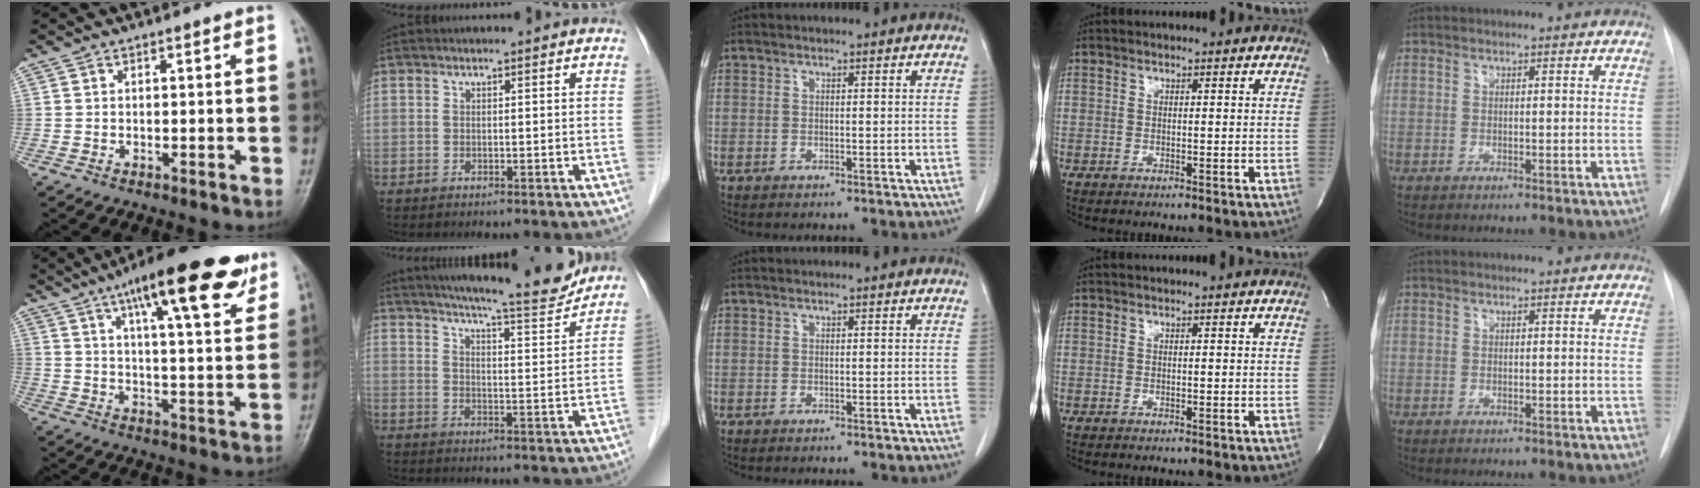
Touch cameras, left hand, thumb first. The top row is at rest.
{"thumb": {"total": 21.1, "force": [12.3, 5.7, 16.2], "torque": [-0.217, -0.027, 0.182]}, "index": {"total": 16.2, "force": [14.8, 0.7, 6.5], "torque": [-0.101, -0.021, 0.201]}}